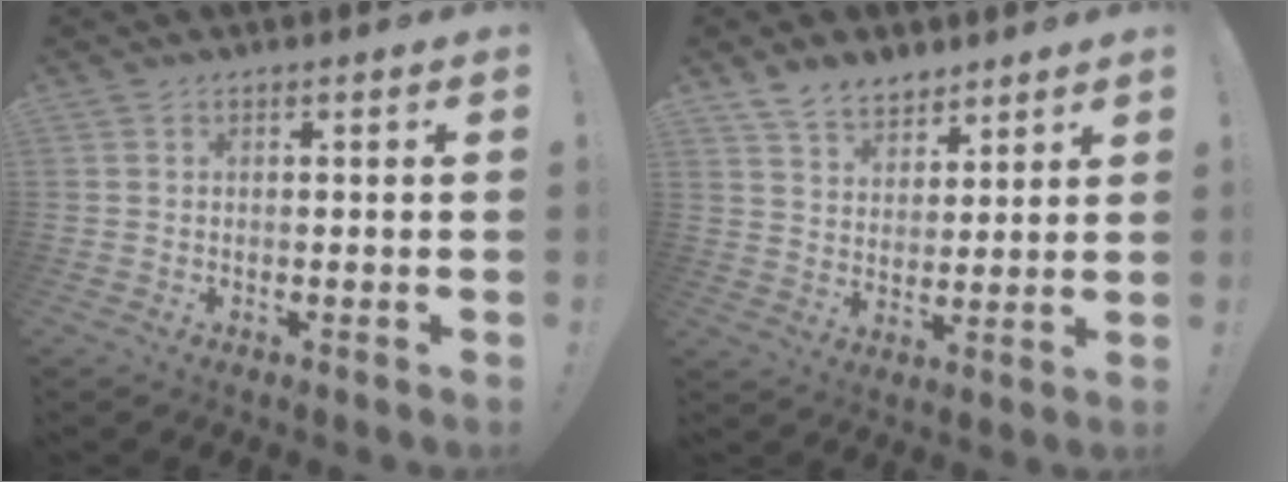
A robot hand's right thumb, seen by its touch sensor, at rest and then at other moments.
{"total": 8.8, "force": [7.0, 5.0, 2.1], "torque": [-0.048, -0.045, 0.139]}